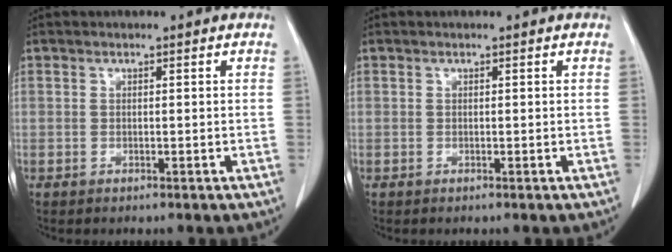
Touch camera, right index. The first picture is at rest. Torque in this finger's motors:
{"motor_torque": [0.00, 0.00, 0.00, 0.00]}